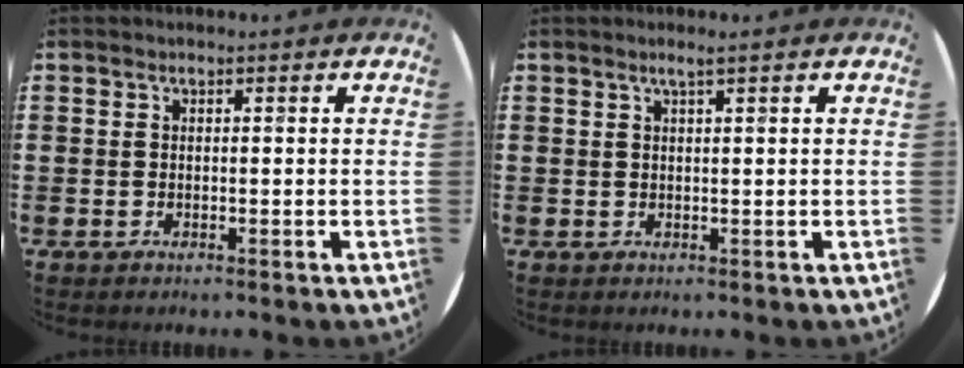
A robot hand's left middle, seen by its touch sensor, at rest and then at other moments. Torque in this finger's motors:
{"motor_torque": [0.38, -0.34, 0.17, 0.07]}